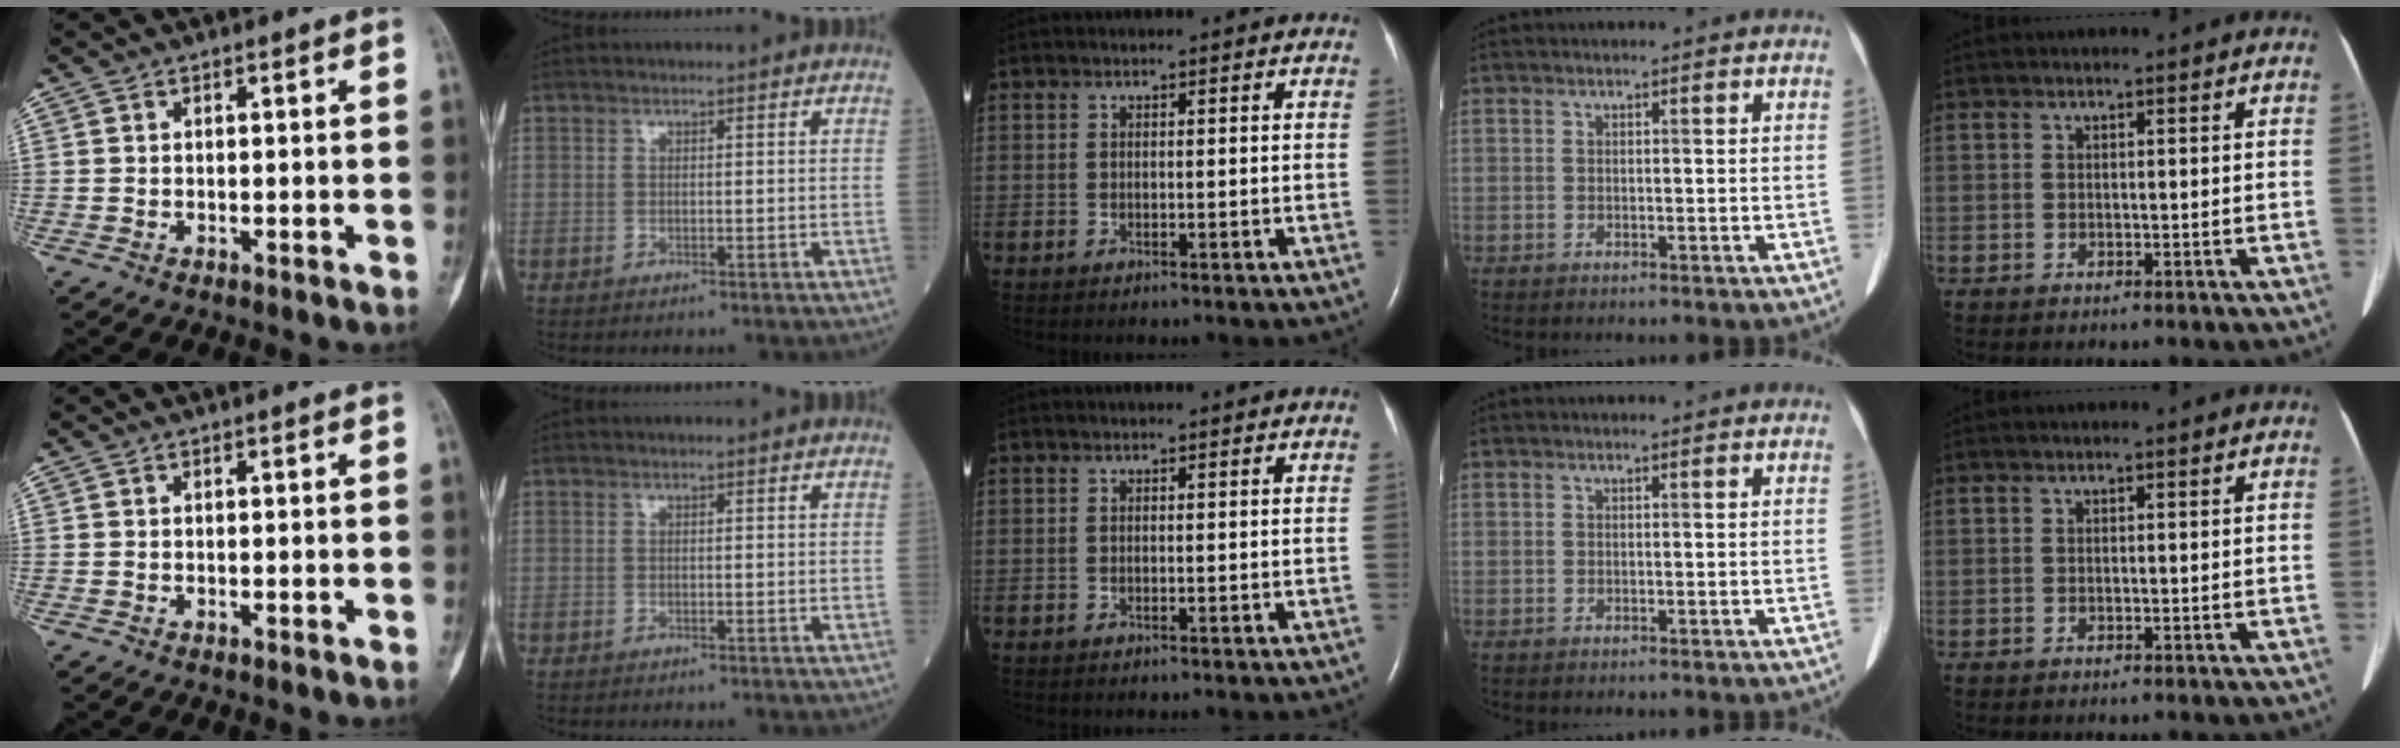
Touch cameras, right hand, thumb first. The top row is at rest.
{}